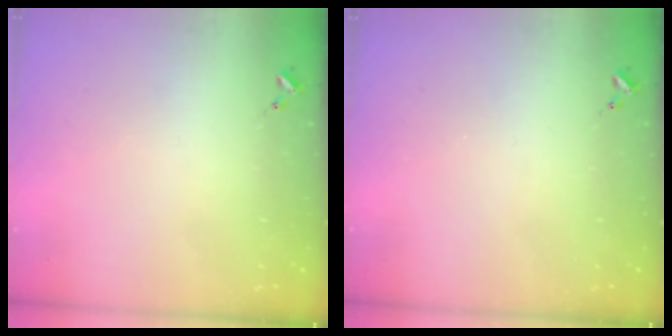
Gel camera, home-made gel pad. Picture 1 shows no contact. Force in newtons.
{"total": 0.0}